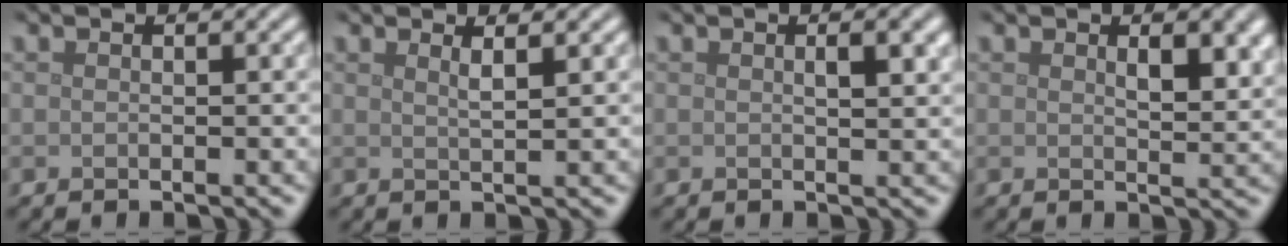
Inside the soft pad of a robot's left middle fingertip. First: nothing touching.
{"total": 1.5, "force": [0.8, 0.4, 1.2], "torque": [-0.010, 0.003, 0.009]}
{"total": 2.1, "force": [0.7, 0.6, 1.9], "torque": [-0.020, 0.002, 0.010]}
{"total": 3.1, "force": [1.3, 1.1, 2.6], "torque": [-0.037, -0.004, 0.025]}